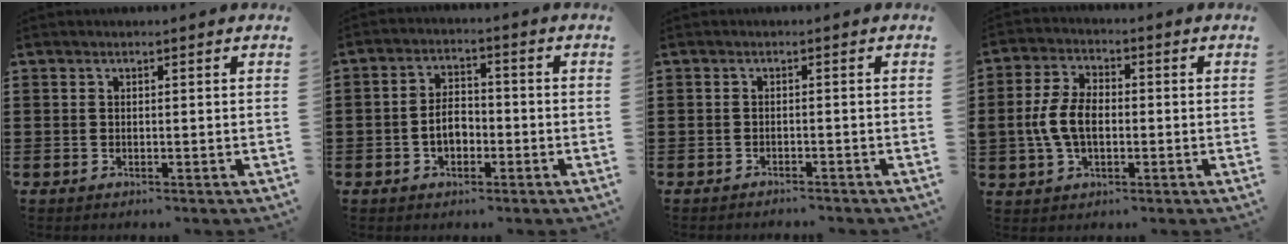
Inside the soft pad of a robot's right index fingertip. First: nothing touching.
{"total": 4.2, "force": [-1.4, 2.7, 3.0], "torque": [-0.056, 0.008, -0.026]}
{"total": 1.0, "force": [-1.0, 0.0, 0.0], "torque": [-0.002, 0.001, -0.021]}
{"total": 6.9, "force": [-0.9, 4.2, 5.4], "torque": [-0.135, 0.001, -0.024]}